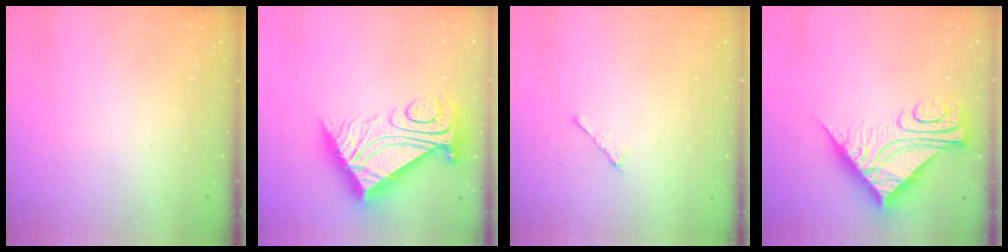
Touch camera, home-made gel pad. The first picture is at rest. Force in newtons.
{"total": 16.2, "press": 16.1, "slide": 1.5}
{"total": 2.3, "press": 2.2, "slide": 0.6}
{"total": 11.6, "press": 11.5, "slide": 1.1}